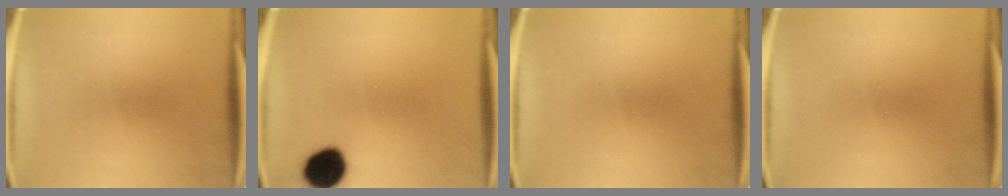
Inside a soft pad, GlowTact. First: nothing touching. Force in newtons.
{"total": 10.3}
{"total": 0.0}
{"total": 0.0}